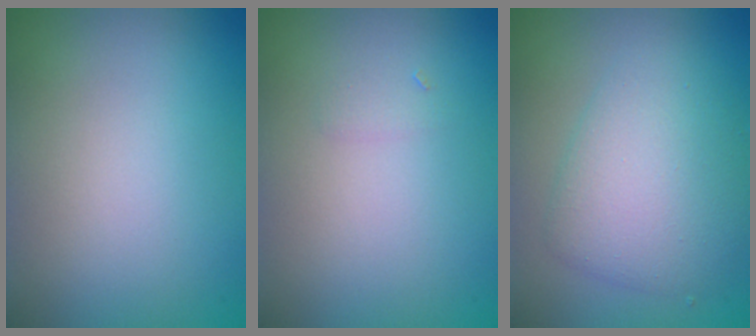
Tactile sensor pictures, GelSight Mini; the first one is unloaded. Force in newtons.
{"total": 0.6, "press": 0.6, "slide": 0.0}
{"total": 4.9, "press": 4.9, "slide": 0.2}